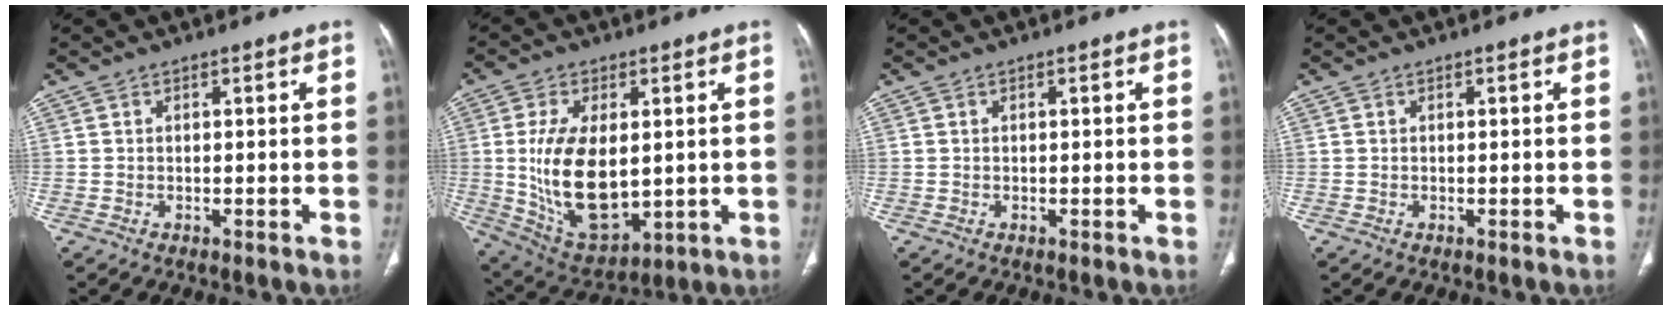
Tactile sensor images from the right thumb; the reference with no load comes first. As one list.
[{"total": 16.8, "force": [0.5, 9.2, 14.1], "torque": [-0.246, -0.015, 0.032]}, {"total": 0.0}, {"total": 0.0}]